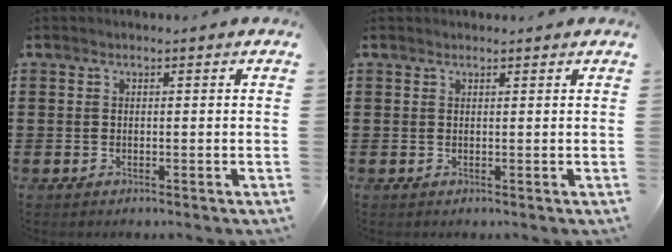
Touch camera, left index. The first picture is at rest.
{"total": 0.5, "force": [0.5, 0.2, -0.1], "torque": [-0.001, 0.000, 0.011]}